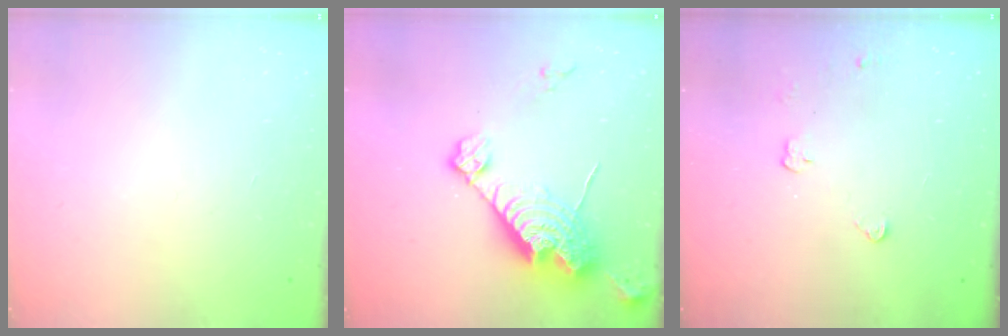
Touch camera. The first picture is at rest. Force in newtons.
{"total": 17.1, "press": 17.0, "slide": 1.7}
{"total": 3.0, "press": 3.0, "slide": 0.3}